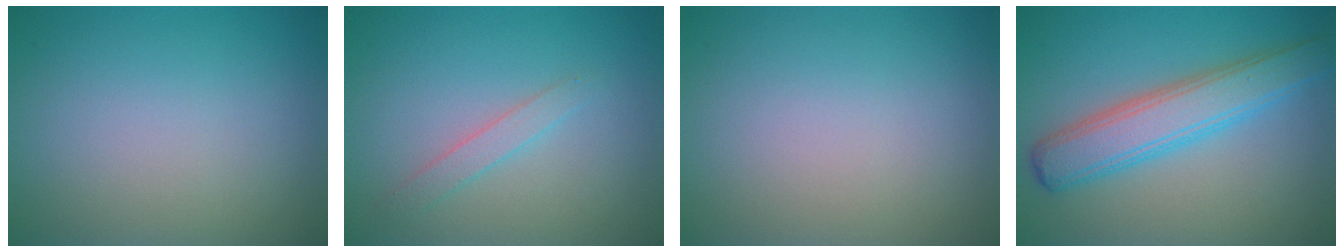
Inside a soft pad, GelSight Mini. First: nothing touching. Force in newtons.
{"total": 1.4, "press": 1.4, "slide": 0.0}
{"total": 0.0}
{"total": 5.5, "press": 5.5, "slide": 0.1}